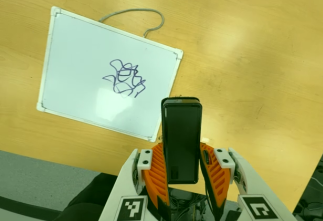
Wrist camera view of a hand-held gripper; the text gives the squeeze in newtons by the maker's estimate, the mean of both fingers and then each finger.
{"total": 4.9, "left": 3.5, "right": 6.4}